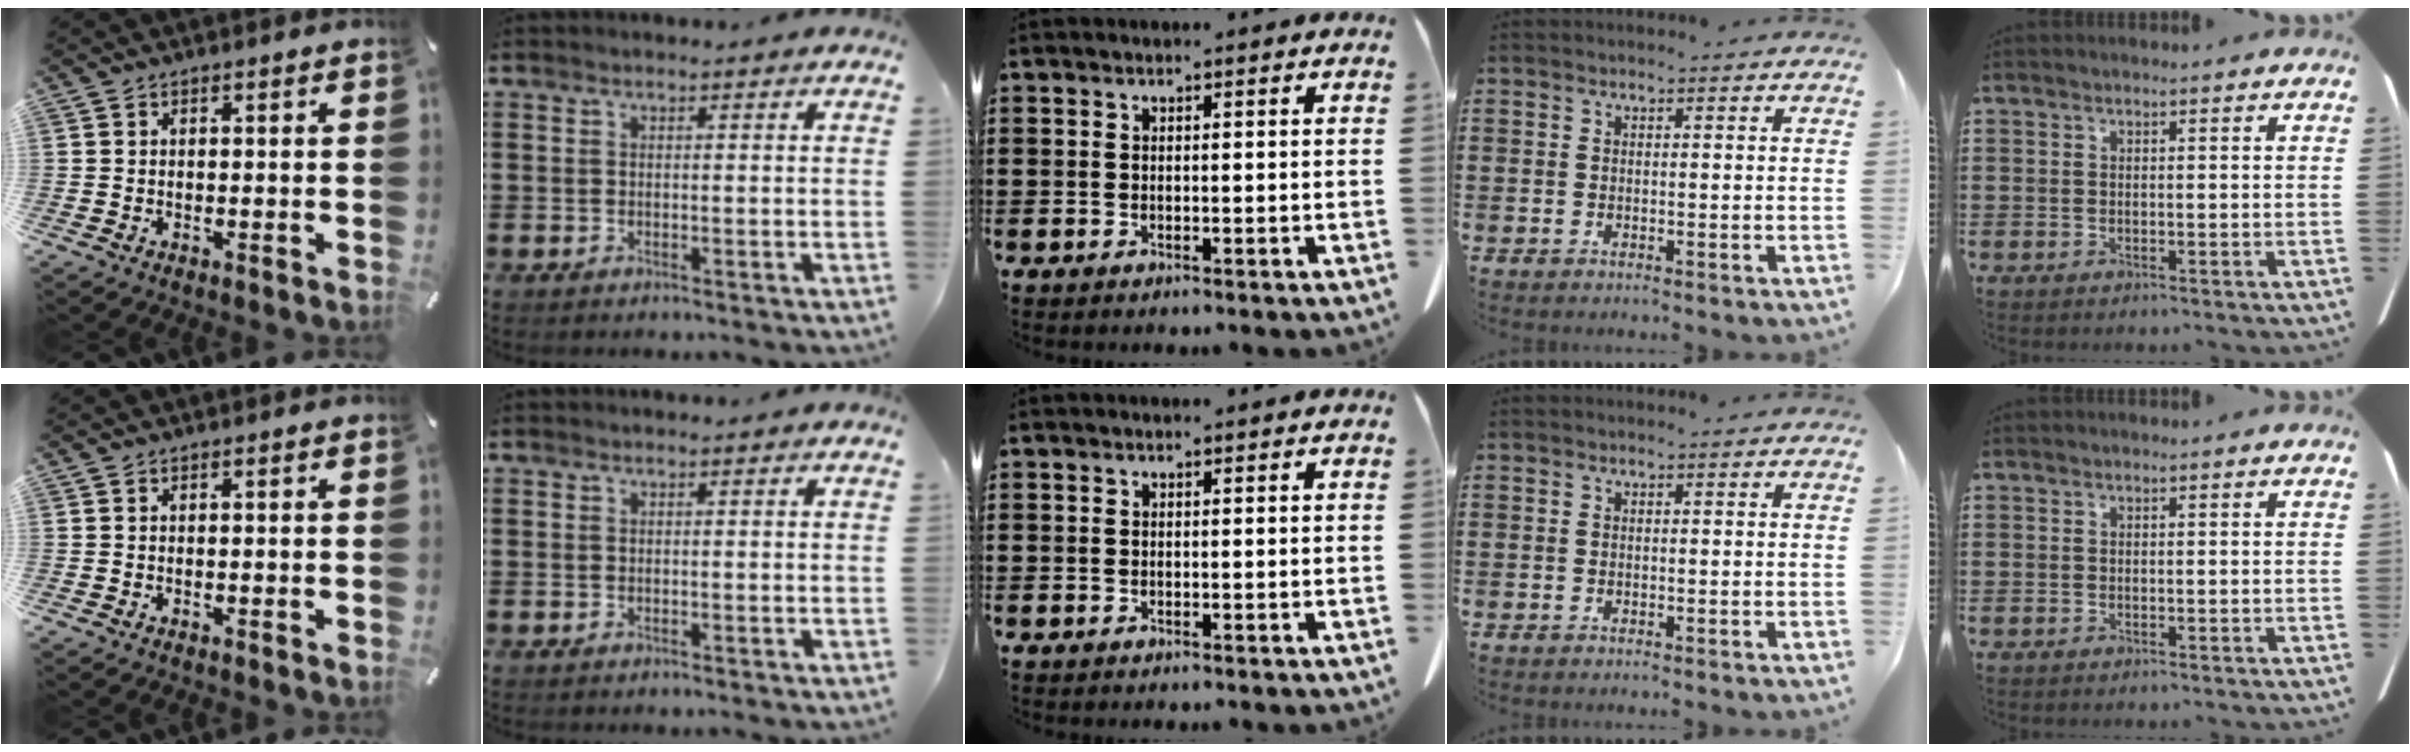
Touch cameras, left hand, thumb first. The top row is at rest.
{}